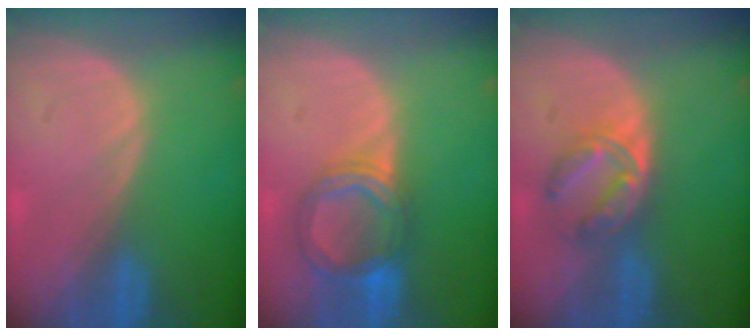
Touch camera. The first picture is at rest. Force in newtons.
{"total": 6.2, "press": 6.1, "slide": 1.2}
{"total": 5.7, "press": 5.4, "slide": 1.6}